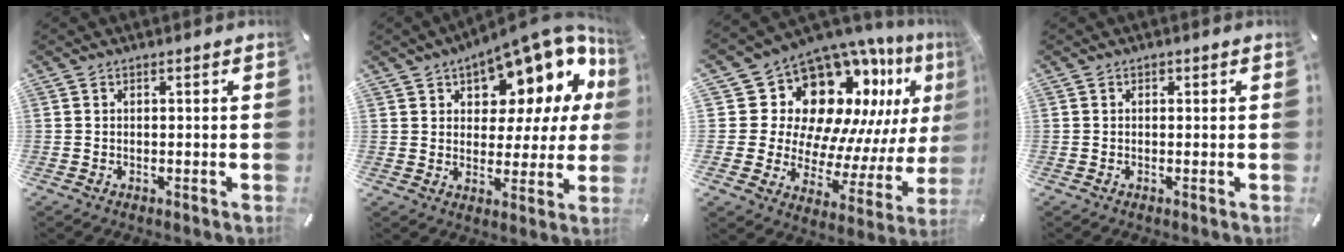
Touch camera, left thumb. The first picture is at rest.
{"total": 12.8, "force": [9.6, 6.2, 5.8], "torque": [-0.088, -0.085, 0.164]}
{"total": 18.8, "force": [11.1, 11.7, 9.8], "torque": [-0.177, -0.118, 0.209]}
{"total": 0.6, "force": [0.1, 0.5, 0.1], "torque": [0.000, 0.005, 0.001]}